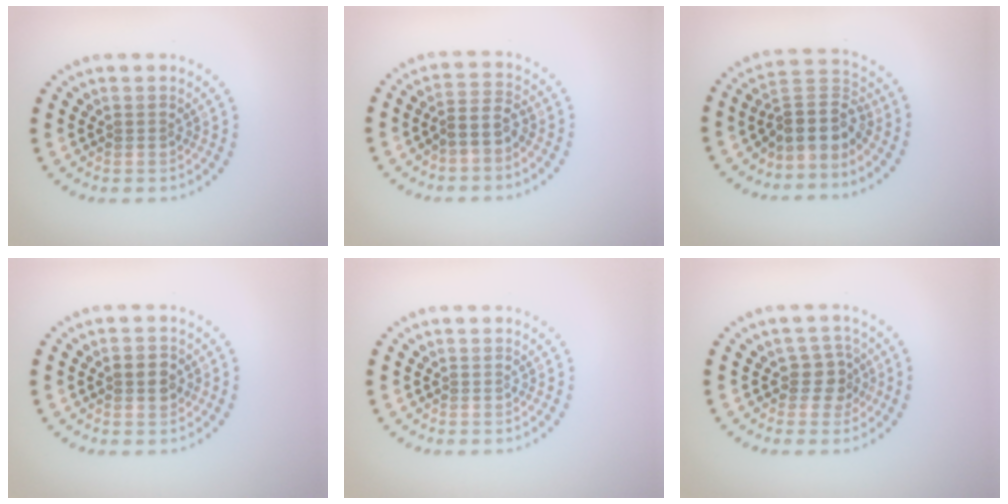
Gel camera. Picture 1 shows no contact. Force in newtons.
{"total": 2.4, "press": 1.9, "slide": 1.4}
{"total": 4.1, "press": 3.0, "slide": 2.8}
{"total": 1.9, "press": 1.9, "slide": 0.2}
{"total": 0.0}
{"total": 2.4, "press": 1.9, "slide": 1.5}